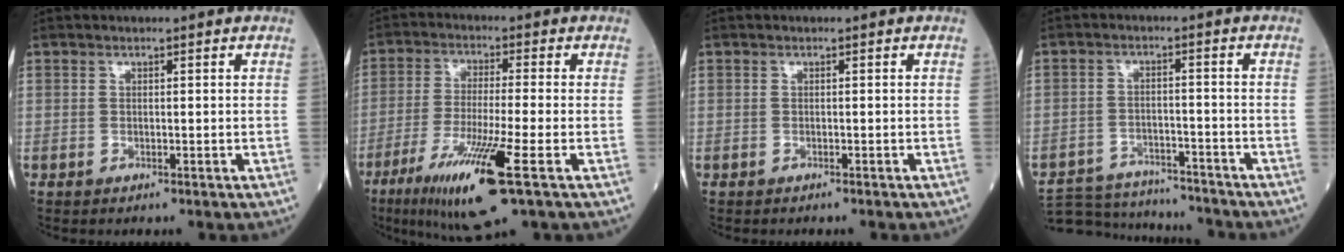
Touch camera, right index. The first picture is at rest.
{"total": 13.1, "force": [-6.1, 0.1, 11.6], "torque": [-0.224, -0.037, -0.107]}
{"total": 0.7, "force": [-0.7, 0.0, 0.2], "torque": [-0.005, 0.000, -0.011]}
{"total": 12.6, "force": [-12.1, 2.8, 2.3], "torque": [-0.042, 0.010, -0.179]}